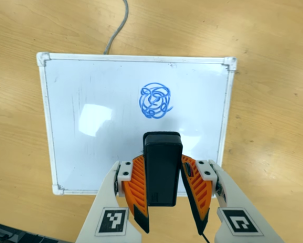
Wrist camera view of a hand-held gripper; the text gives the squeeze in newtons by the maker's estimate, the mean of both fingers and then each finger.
{"total": 4.3, "left": 3.5, "right": 5.1}